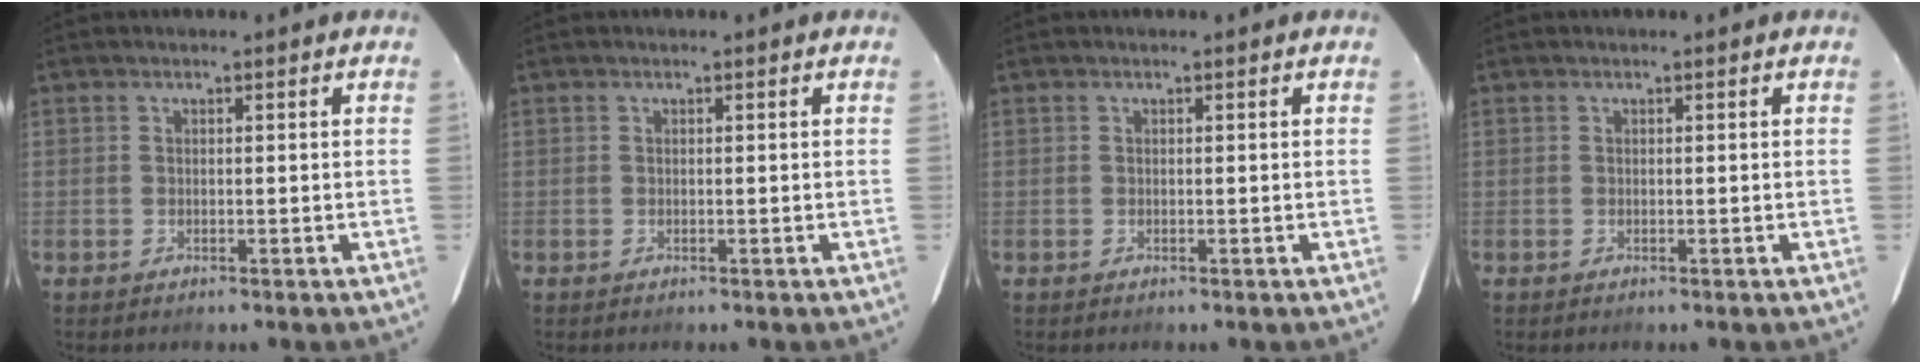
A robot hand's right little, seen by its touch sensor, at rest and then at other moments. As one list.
[{"total": 0.0}, {"total": 0.0}, {"total": 0.0}]